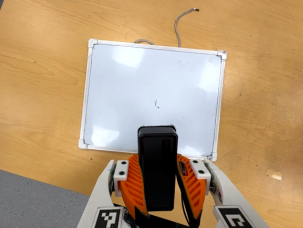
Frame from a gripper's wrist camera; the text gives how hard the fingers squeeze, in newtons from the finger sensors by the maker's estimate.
{"total": 6.8, "left": 5.9, "right": 7.7}